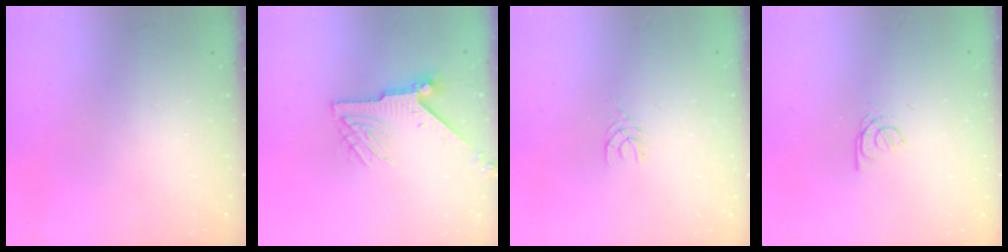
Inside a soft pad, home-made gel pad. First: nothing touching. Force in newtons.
{"total": 8.1, "press": 8.1, "slide": 0.5}
{"total": 2.9, "press": 2.9, "slide": 0.4}
{"total": 2.6, "press": 2.6, "slide": 0.3}